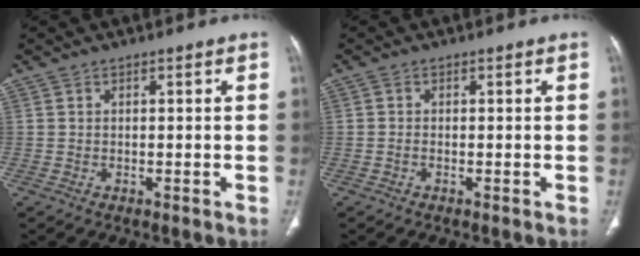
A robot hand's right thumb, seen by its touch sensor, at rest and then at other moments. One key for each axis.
{"total": 0.5, "fx": -0.3, "fy": 0.3, "fz": 0.4, "tx": -0.006, "ty": 0.001, "tz": -0.007}